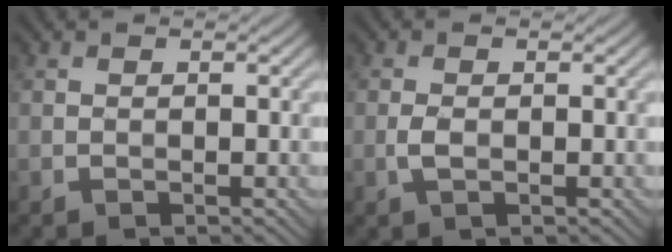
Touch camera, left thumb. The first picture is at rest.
{"total": 1.7, "force": [-0.4, 0.8, 1.4], "torque": [-0.034, 0.001, -0.009]}